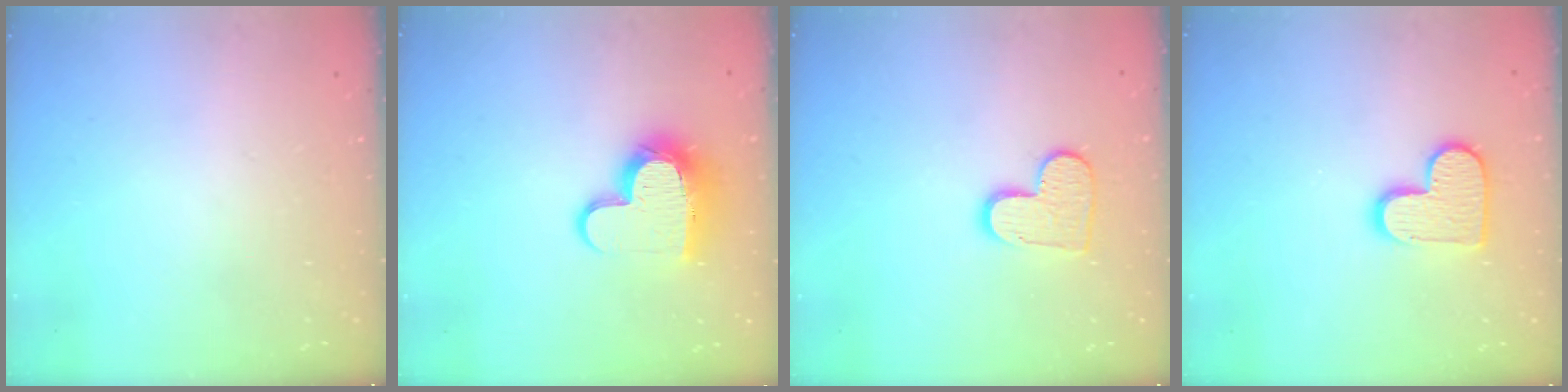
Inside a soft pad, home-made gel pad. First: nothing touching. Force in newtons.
{"total": 13.0, "press": 13.0, "slide": 1.2}
{"total": 9.9, "press": 9.9, "slide": 0.3}
{"total": 11.9, "press": 11.9, "slide": 0.6}